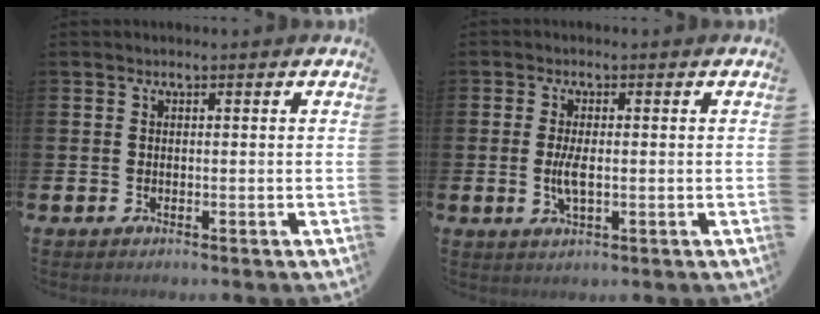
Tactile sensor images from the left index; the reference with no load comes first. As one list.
[{"total": 3.3, "force": [-0.1, 1.2, 3.1], "torque": [-0.060, -0.003, -0.007]}]